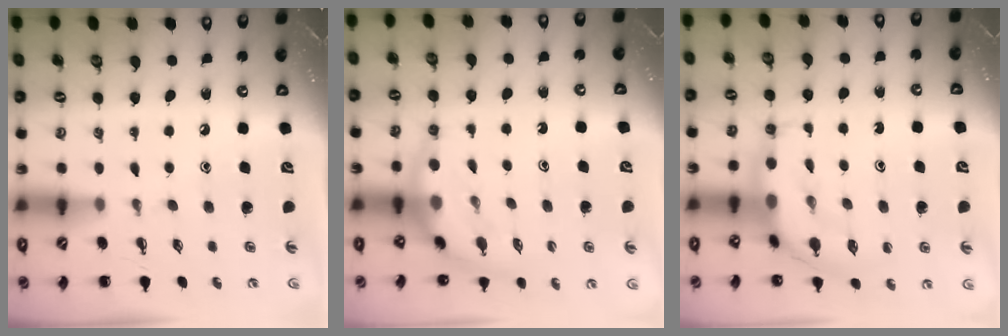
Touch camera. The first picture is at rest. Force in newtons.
{"total": 7.1, "press": 7.1, "slide": 0.7}
{"total": 9.5, "press": 9.4, "slide": 1.6}